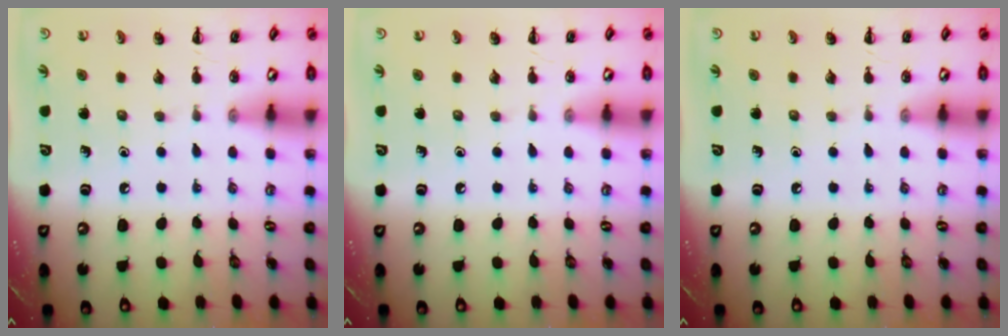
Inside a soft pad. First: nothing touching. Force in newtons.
{"total": 0.0}
{"total": 0.0}